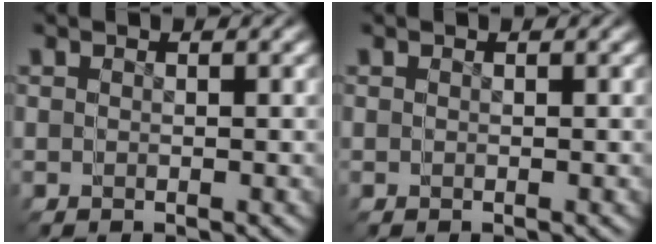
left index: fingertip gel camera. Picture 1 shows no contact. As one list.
[{"total": 0.0}]